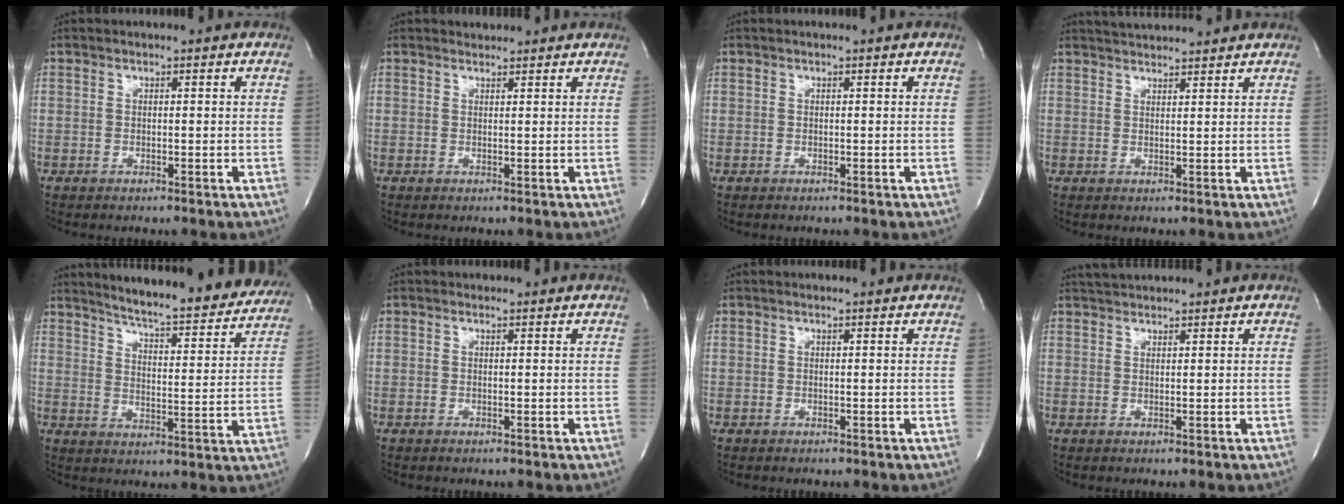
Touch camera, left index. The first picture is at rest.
{"total": 1.3, "force": [1.2, 0.3, -0.1], "torque": [-0.010, 0.006, 0.022]}
{"total": 0.0}
{"total": 6.6, "force": [6.4, 0.5, 1.6], "torque": [-0.033, 0.030, 0.092]}
{"total": 23.4, "force": [21.4, 2.8, 9.0], "torque": [-0.127, -0.062, 0.264]}
{"total": 0.7, "force": [0.7, 0.2, -0.1], "torque": [-0.008, 0.004, 0.009]}
{"total": 1.5, "force": [1.4, 0.1, 0.2], "torque": [-0.015, 0.005, 0.016]}
{"total": 3.8, "force": [3.7, 0.3, 0.8], "torque": [-0.018, 0.030, 0.067]}